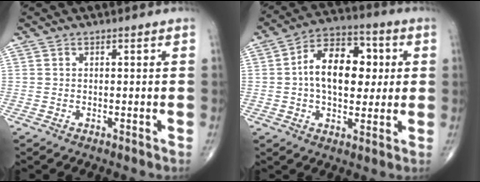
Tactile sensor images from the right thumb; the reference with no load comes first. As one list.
[{"total": 14.8, "force": [1.5, 9.1, 11.5], "torque": [-0.151, 0.020, 0.015]}]